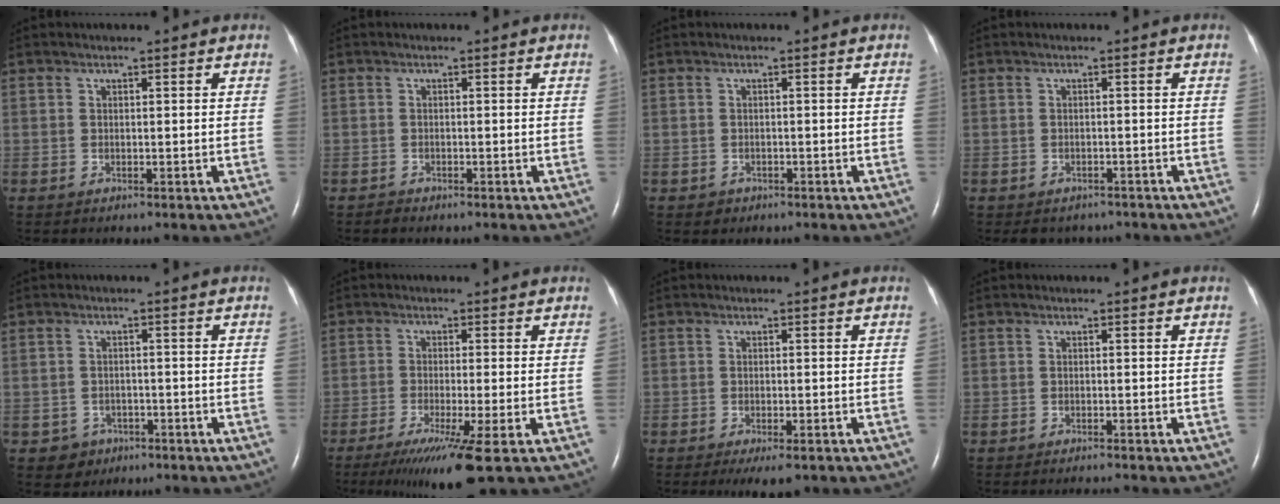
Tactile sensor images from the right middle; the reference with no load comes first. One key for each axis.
{"total": 0.6, "fx": -0.5, "fy": 0.2, "fz": -0.1, "tx": -0.004, "ty": -0.001, "tz": -0.011}
{"total": 1.2, "fx": -0.7, "fy": 1.0, "fz": 0.0, "tx": -0.002, "ty": 0.004, "tz": -0.008}
{"total": 3.9, "fx": -3.4, "fy": 1.9, "fz": 0.2, "tx": 0.000, "ty": 0.007, "tz": -0.039}
{"total": 3.3, "fx": -1.7, "fy": 2.8, "fz": -0.1, "tx": 0.001, "ty": 0.013, "tz": -0.021}
{"total": 8.7, "fx": -5.4, "fy": -0.9, "fz": 6.8, "tx": -0.114, "ty": -0.029, "tz": -0.088}
{"total": 4.3, "fx": -3.1, "fy": 1.2, "fz": 2.8, "tx": -0.038, "ty": -0.007, "tz": -0.042}
{"total": 1.4, "fx": -1.4, "fy": -0.3, "fz": 0.2, "tx": -0.006, "ty": -0.004, "tz": -0.020}